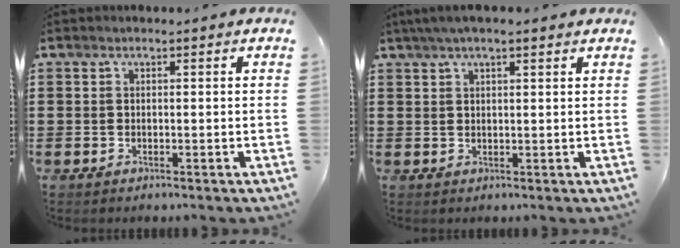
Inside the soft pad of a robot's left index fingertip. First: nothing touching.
{"total": 2.9, "force": [2.0, 0.4, 2.1], "torque": [-0.043, 0.005, 0.037]}